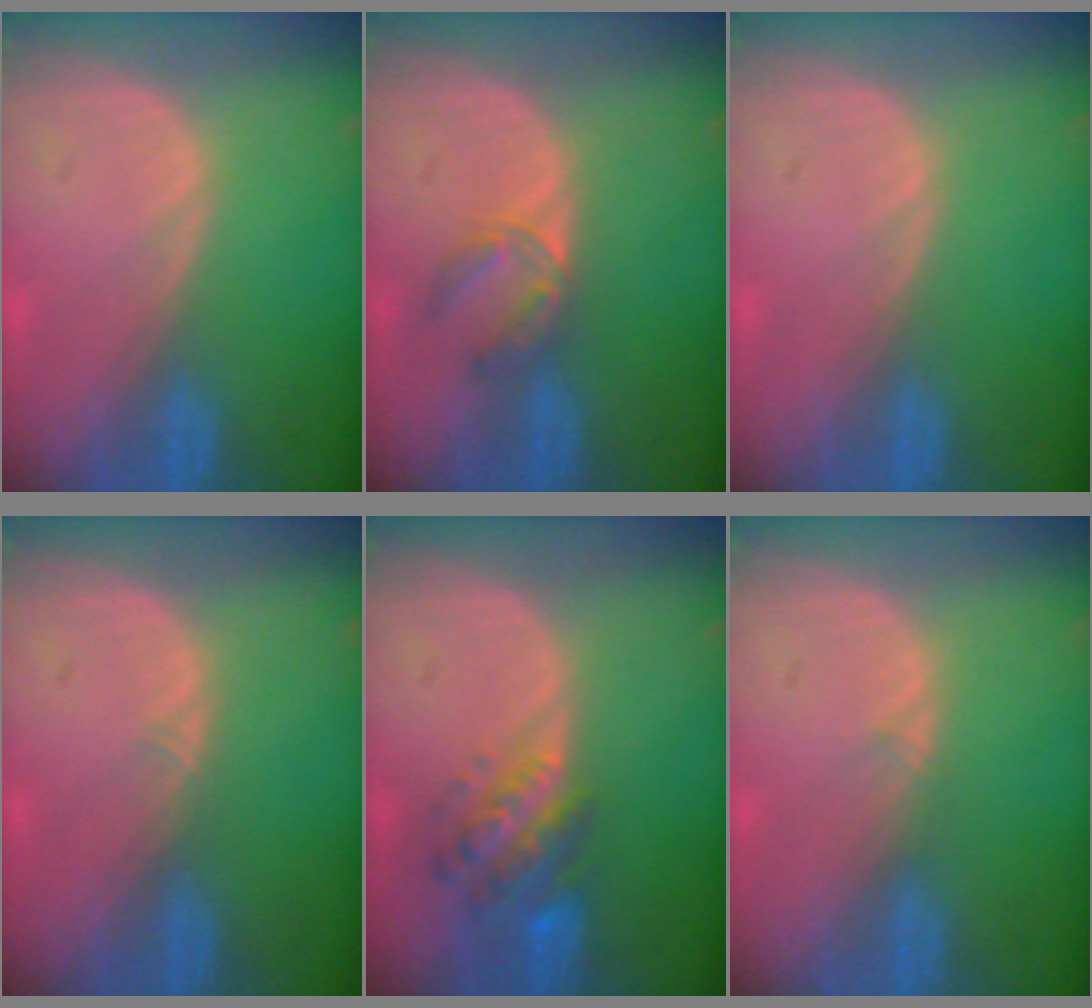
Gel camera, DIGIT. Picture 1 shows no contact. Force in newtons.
{"total": 3.8, "press": 3.6, "slide": 1.0}
{"total": 0.0}
{"total": 0.6, "press": 0.5, "slide": 0.4}
{"total": 6.1, "press": 5.9, "slide": 1.4}
{"total": 0.6, "press": 0.6, "slide": 0.1}